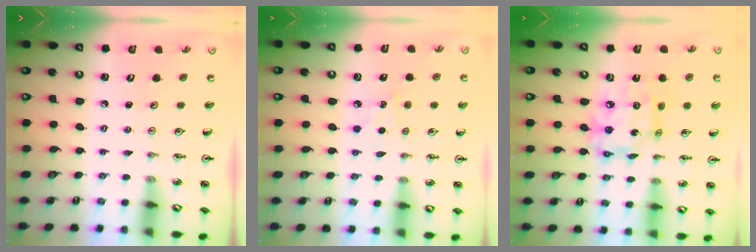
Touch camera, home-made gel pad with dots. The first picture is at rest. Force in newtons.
{"total": 5.8, "press": 5.8, "slide": 0.6}
{"total": 12.3, "press": 12.3, "slide": 1.4}